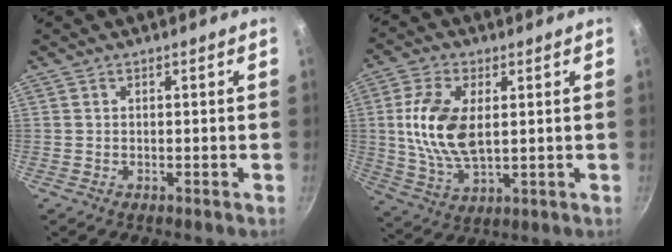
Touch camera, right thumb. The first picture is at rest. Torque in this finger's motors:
{"motor_torque": [0.76, 0.83, 1.29, -0.49, 0.48]}